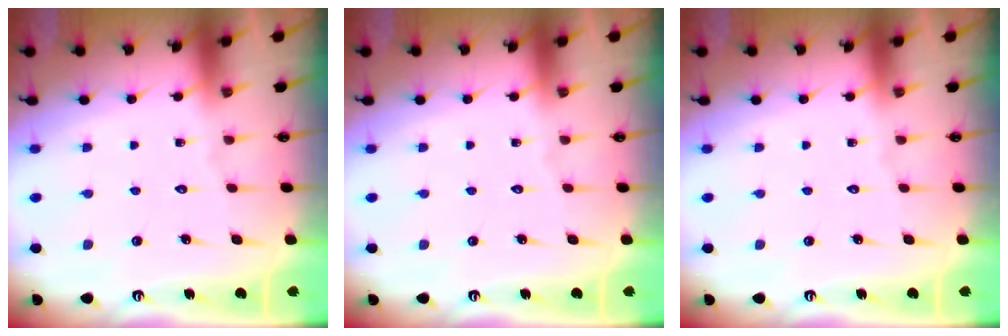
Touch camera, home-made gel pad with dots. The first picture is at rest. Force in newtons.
{"total": 0.0}
{"total": 0.0}